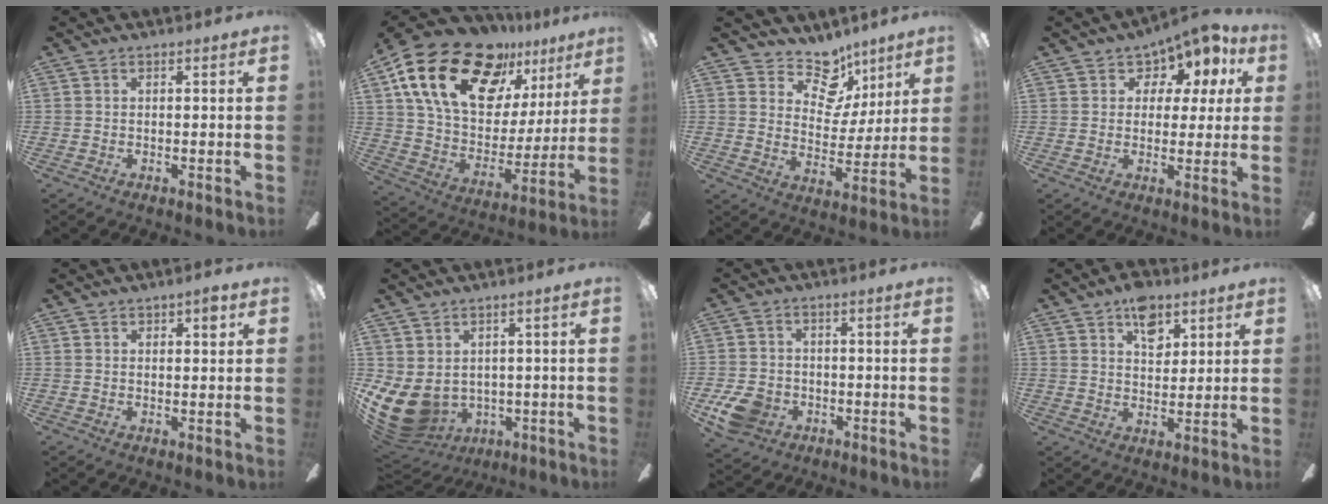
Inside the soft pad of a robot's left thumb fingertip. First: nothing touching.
{"total": 25.2, "force": [15.3, 13.4, 14.9], "torque": [-0.261, -0.087, 0.280]}
{"total": 12.1, "force": [8.4, 7.6, 4.4], "torque": [-0.068, -0.059, 0.158]}
{"total": 7.4, "force": [5.1, 4.8, 2.5], "torque": [-0.042, -0.035, 0.088]}
{"total": 2.8, "force": [1.6, 1.2, 2.0], "torque": [-0.025, -0.001, 0.024]}
{"total": 9.9, "force": [-1.1, 7.6, 6.2], "torque": [-0.175, -0.015, -0.017]}
{"total": 8.2, "force": [-3.4, 6.2, 4.2], "torque": [-0.095, 0.017, -0.064]}
{"total": 8.3, "force": [4.7, 5.1, 4.6], "torque": [-0.052, -0.014, 0.081]}